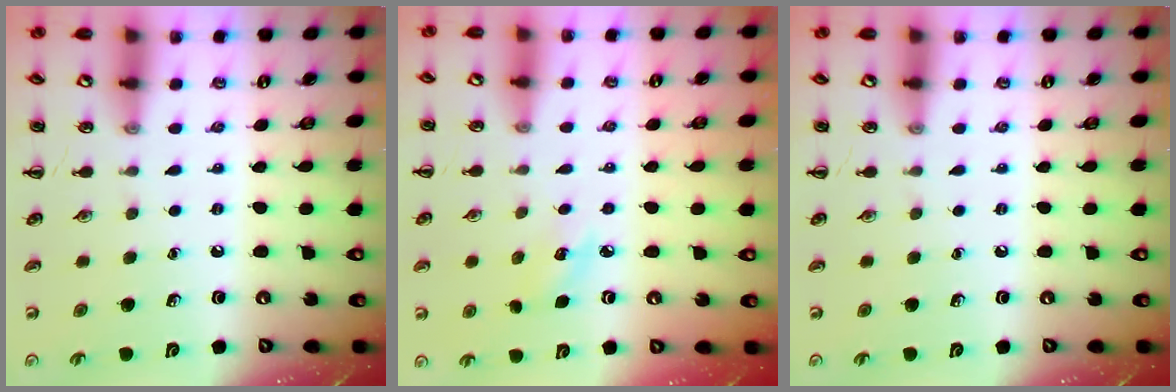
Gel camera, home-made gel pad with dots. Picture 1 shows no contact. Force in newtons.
{"total": 4.9, "press": 4.7, "slide": 1.4}
{"total": 0.0}